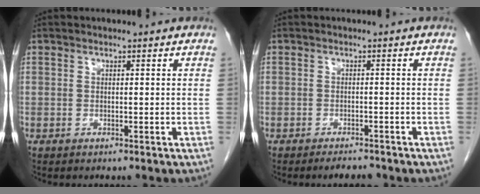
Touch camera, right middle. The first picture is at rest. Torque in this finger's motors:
{"motor_torque": [0.11, 0.18, -0.06, -0.03]}